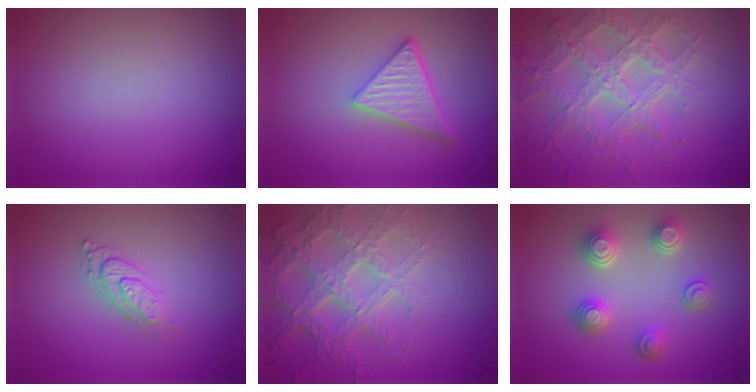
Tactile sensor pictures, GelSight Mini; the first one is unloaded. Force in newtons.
{"total": 5.3, "press": 3.9, "slide": 3.6}
{"total": 7.8, "press": 5.7, "slide": 5.4}
{"total": 2.8, "press": 2.0, "slide": 2.0}
{"total": 7.4, "press": 5.2, "slide": 5.2}
{"total": 4.0, "press": 3.3, "slide": 2.1}